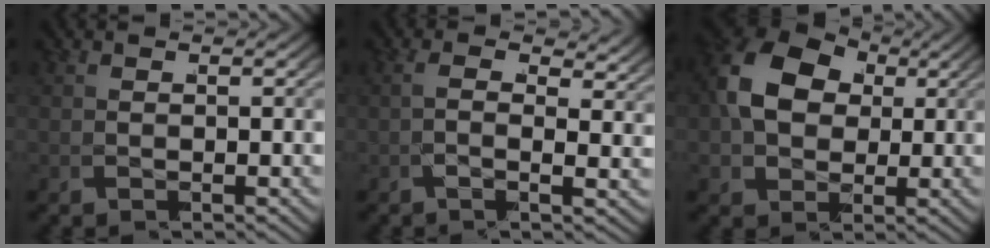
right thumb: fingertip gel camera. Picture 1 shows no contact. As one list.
[{"total": 0.8, "force": [0.3, -0.4, 0.6], "torque": [-0.020, -0.002, -0.006]}, {"total": 6.7, "force": [1.4, 5.6, 3.4], "torque": [-0.104, -0.010, 0.029]}]